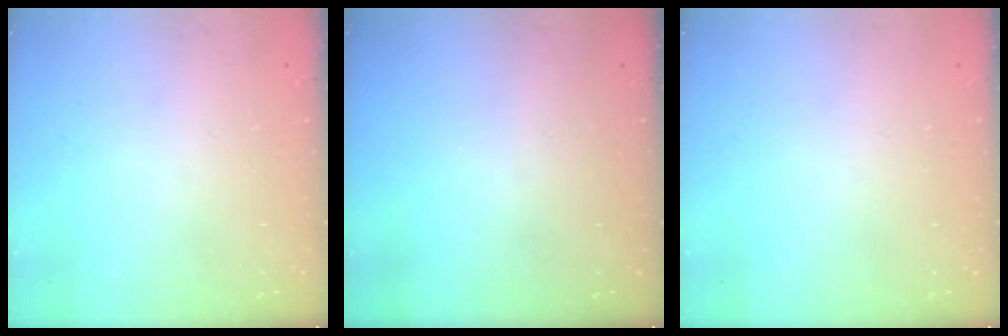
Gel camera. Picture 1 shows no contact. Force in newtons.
{"total": 0.0}
{"total": 0.0}